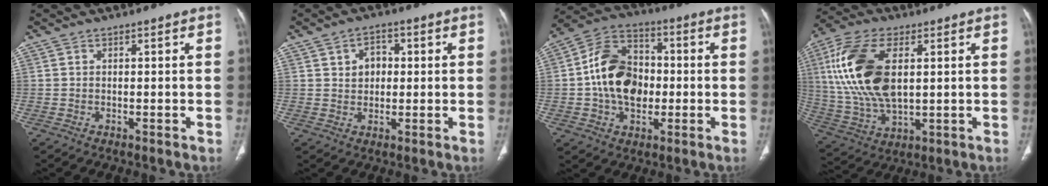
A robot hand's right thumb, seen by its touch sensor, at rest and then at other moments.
{"total": 4.8, "force": [1.0, 3.7, 2.9], "torque": [-0.022, 0.003, 0.014]}
{"total": 15.3, "force": [-0.8, 11.0, 10.6], "torque": [-0.161, 0.028, -0.017]}
{"total": 18.8, "force": [3.8, 9.7, 15.6], "torque": [-0.328, -0.005, 0.076]}